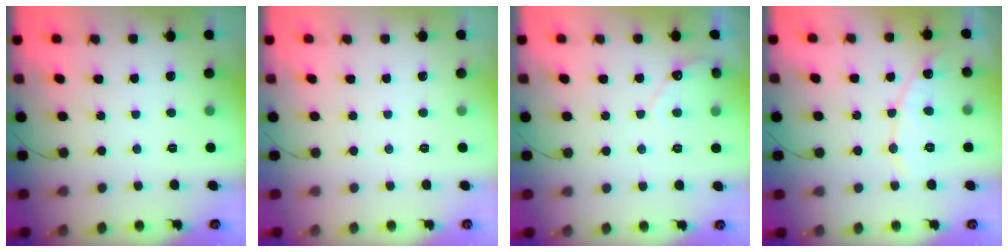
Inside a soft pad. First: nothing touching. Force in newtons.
{"total": 0.0}
{"total": 5.7, "press": 5.7, "slide": 0.4}
{"total": 8.2, "press": 8.2, "slide": 0.6}